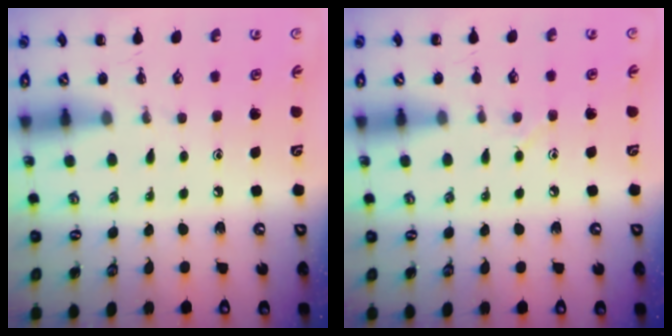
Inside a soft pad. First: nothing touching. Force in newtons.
{"total": 5.4, "press": 5.2, "slide": 1.5}